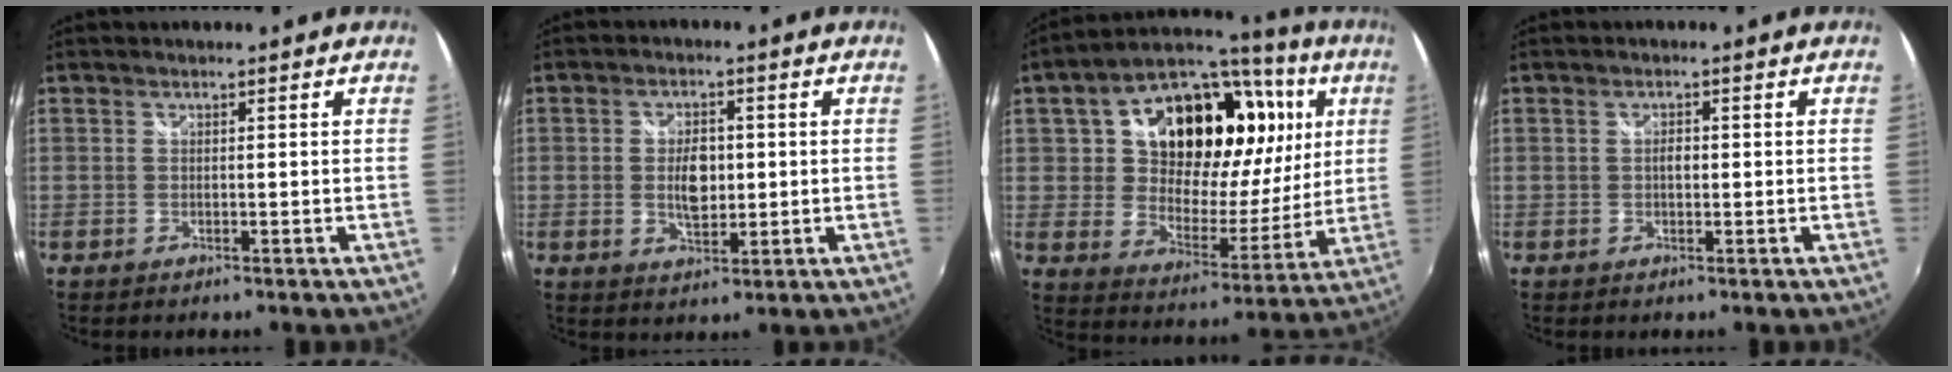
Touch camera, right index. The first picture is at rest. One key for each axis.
{"total": 6.0, "fx": -0.1, "fy": 3.3, "fz": 5.0, "tx": -0.091, "ty": 0.001, "tz": -0.001}
{"total": 30.0, "fx": 9.2, "fy": 19.1, "fz": 21.3, "tx": -0.398, "ty": 0.059, "tz": 0.161}
{"total": 1.4, "fx": 0.0, "fy": 0.9, "fz": 1.1, "tx": -0.020, "ty": 0.003, "tz": -0.002}